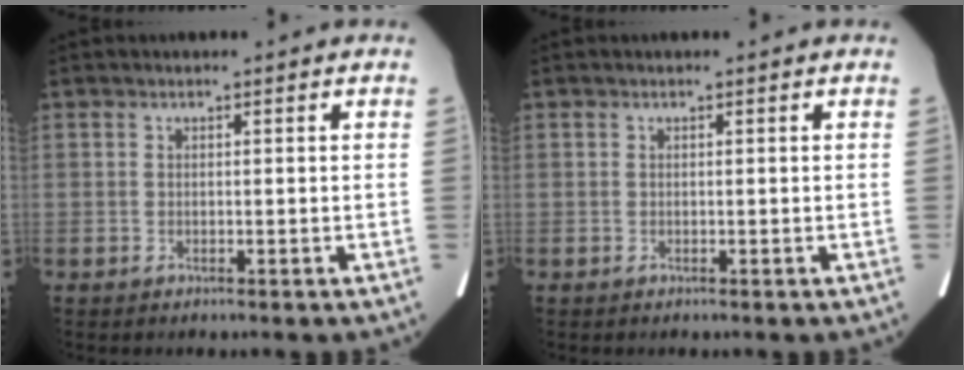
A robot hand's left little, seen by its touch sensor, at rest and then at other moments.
{"total": 0.0}